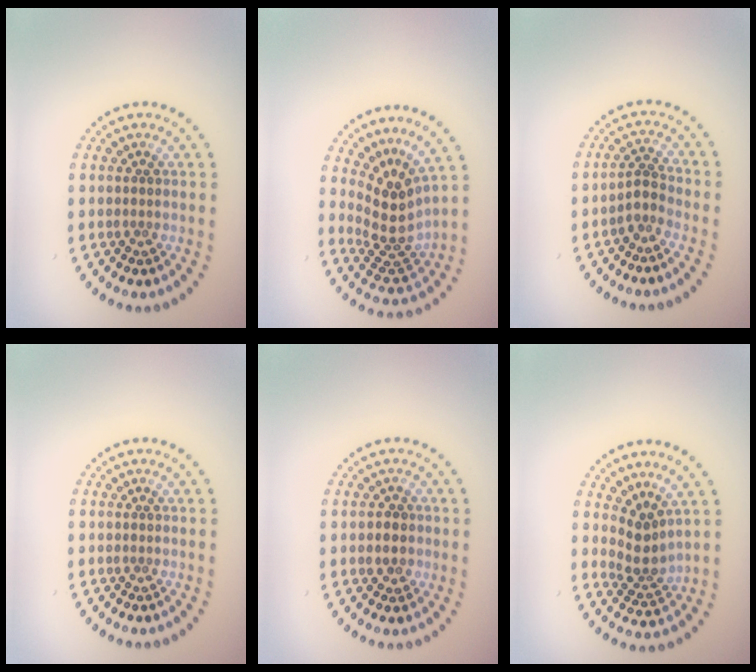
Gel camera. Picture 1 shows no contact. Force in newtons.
{"total": 4.0, "press": 2.7, "slide": 2.9}
{"total": 1.7, "press": 1.1, "slide": 1.3}
{"total": 0.0}
{"total": 1.5, "press": 1.4, "slide": 0.5}
{"total": 2.8, "press": 1.9, "slide": 2.0}